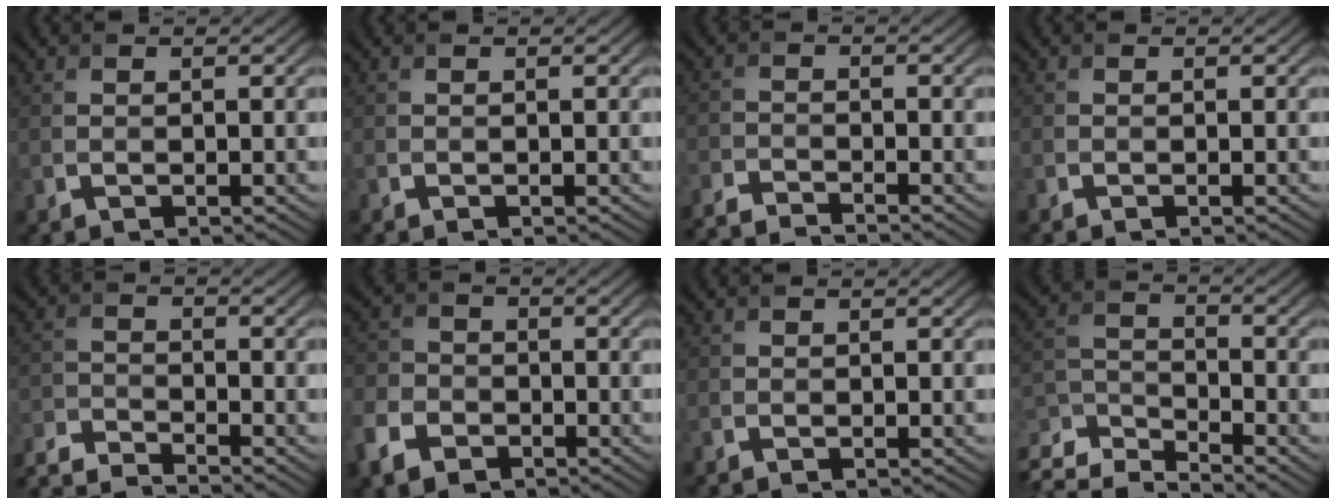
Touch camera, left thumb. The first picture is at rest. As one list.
[{"total": 0.6, "force": [-0.6, -0.1, 0.1], "torque": [-0.004, -0.005, -0.012]}, {"total": 4.4, "force": [-4.1, 0.1, 1.5], "torque": [-0.034, -0.012, -0.086]}, {"total": 0.9, "force": [-0.9, 0.0, 0.2], "torque": [-0.003, -0.006, -0.018]}, {"total": 7.0, "force": [-6.4, 1.1, 2.7], "torque": [-0.060, -0.012, -0.128]}, {"total": 6.1, "force": [-3.2, 4.4, 3.0], "torque": [-0.089, -0.009, -0.076]}, {"total": 0.7, "force": [-0.7, 0.2, 0.1], "torque": [-0.002, -0.005, -0.015]}, {"total": 7.9, "force": [-5.7, 2.8, 4.7], "torque": [-0.112, -0.019, -0.116]}]